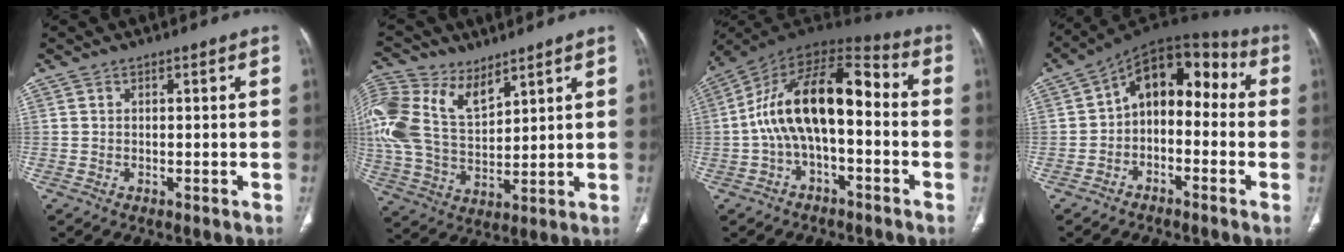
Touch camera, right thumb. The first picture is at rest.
{"total": 17.9, "force": [9.2, 10.1, 11.6], "torque": [-0.262, -0.013, 0.185]}
{"total": 17.4, "force": [-1.2, 8.5, 15.1], "torque": [-0.252, 0.059, -0.029]}
{"total": 12.6, "force": [-0.8, 8.3, 9.4], "torque": [-0.098, 0.058, -0.031]}